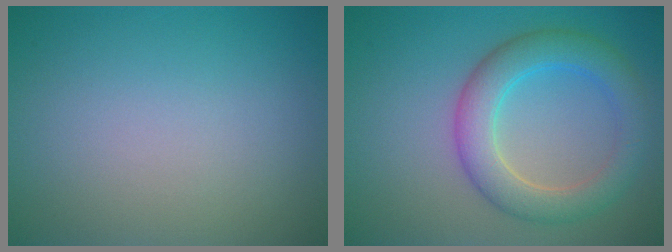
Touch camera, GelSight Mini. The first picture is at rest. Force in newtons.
{"total": 5.2, "press": 5.2, "slide": 0.2}